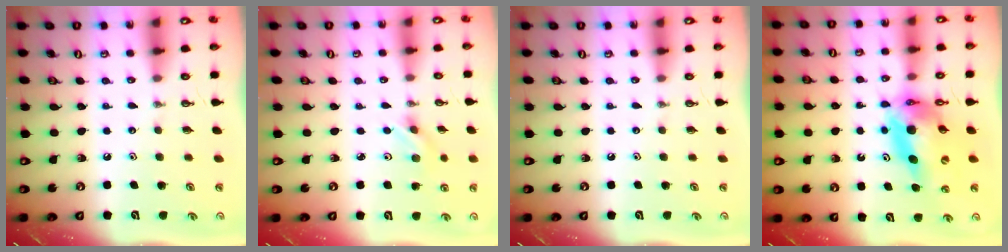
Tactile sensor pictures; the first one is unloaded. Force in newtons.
{"total": 2.2, "press": 2.1, "slide": 0.7}
{"total": 0.0}
{"total": 13.2, "press": 13.2, "slide": 1.3}